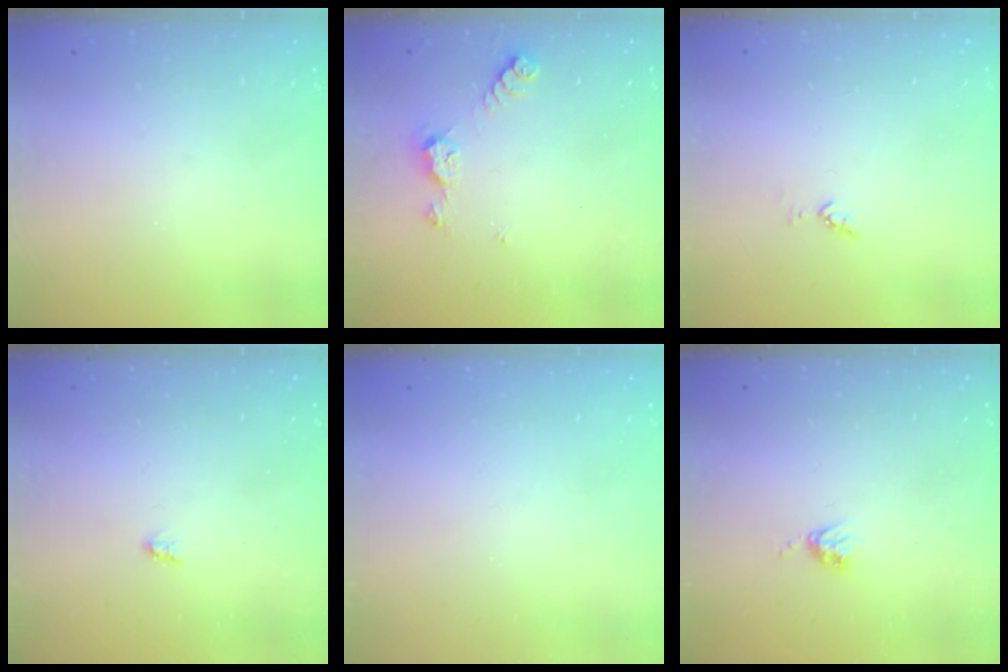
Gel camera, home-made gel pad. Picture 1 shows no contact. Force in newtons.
{"total": 5.5, "press": 5.4, "slide": 0.6}
{"total": 3.3, "press": 3.2, "slide": 0.7}
{"total": 1.7, "press": 1.6, "slide": 0.3}
{"total": 0.0}
{"total": 3.6, "press": 3.6, "slide": 0.4}